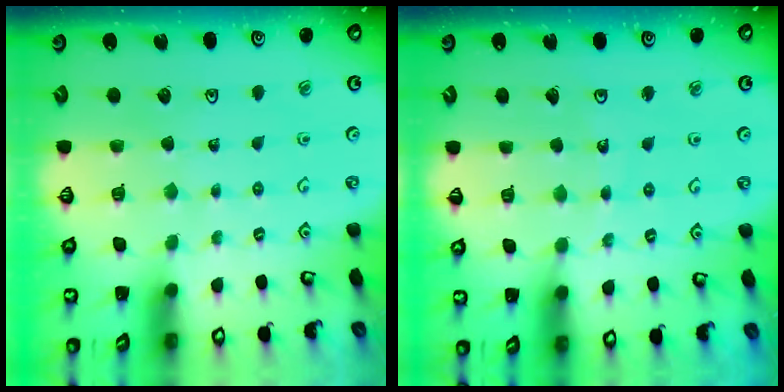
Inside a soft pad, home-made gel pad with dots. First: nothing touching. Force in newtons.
{"total": 3.1, "press": 3.1, "slide": 0.5}